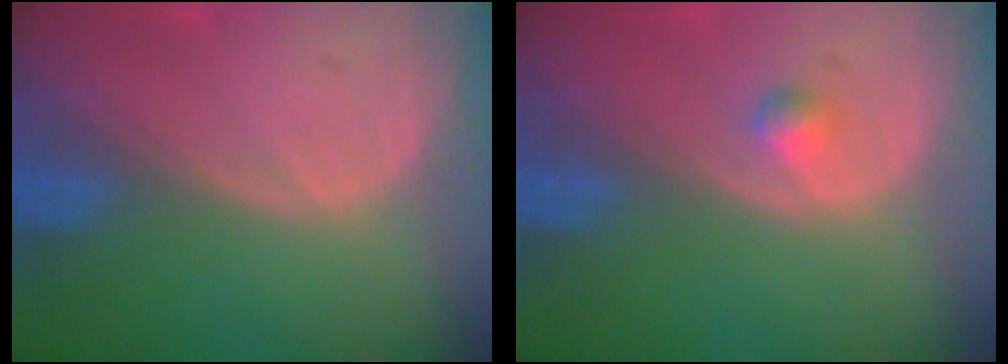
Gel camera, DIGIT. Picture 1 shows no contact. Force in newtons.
{"total": 1.3, "press": 1.2, "slide": 0.1}